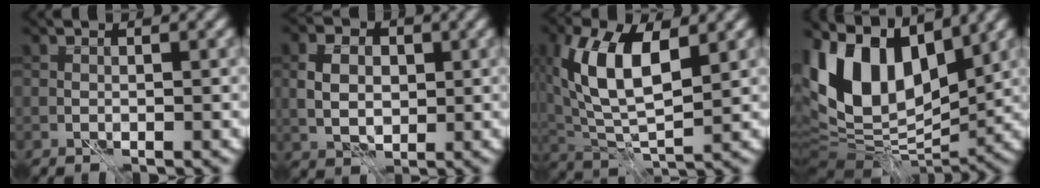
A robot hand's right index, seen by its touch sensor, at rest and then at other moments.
{"total": 4.0, "force": [0.4, 3.0, 2.6], "torque": [-0.052, -0.001, 0.005]}
{"total": 9.3, "force": [2.7, 4.5, 7.6], "torque": [-0.163, 0.005, 0.046]}
{"total": 11.6, "force": [4.4, 7.0, 8.2], "torque": [-0.168, 0.008, 0.077]}